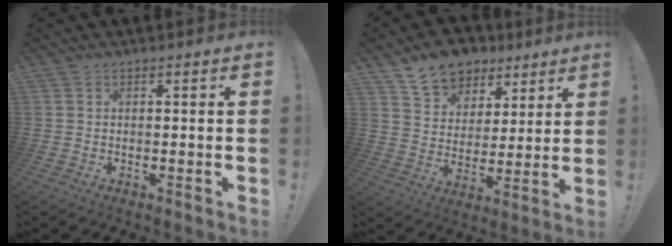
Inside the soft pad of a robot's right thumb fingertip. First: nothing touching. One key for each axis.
{"total": 12.5, "fx": 9.1, "fy": 7.9, "fz": 3.2, "tx": -0.049, "ty": -0.064, "tz": 0.173}